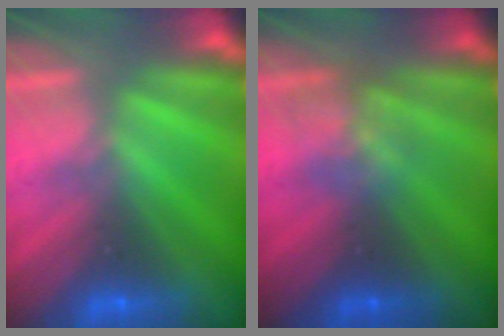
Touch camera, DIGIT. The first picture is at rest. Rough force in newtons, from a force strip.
{"total": 2.8}